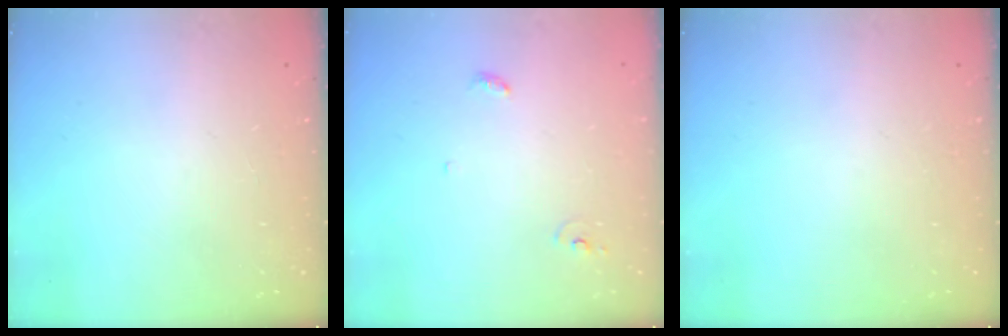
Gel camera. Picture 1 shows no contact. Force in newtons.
{"total": 3.6, "press": 3.6, "slide": 0.2}
{"total": 0.0}